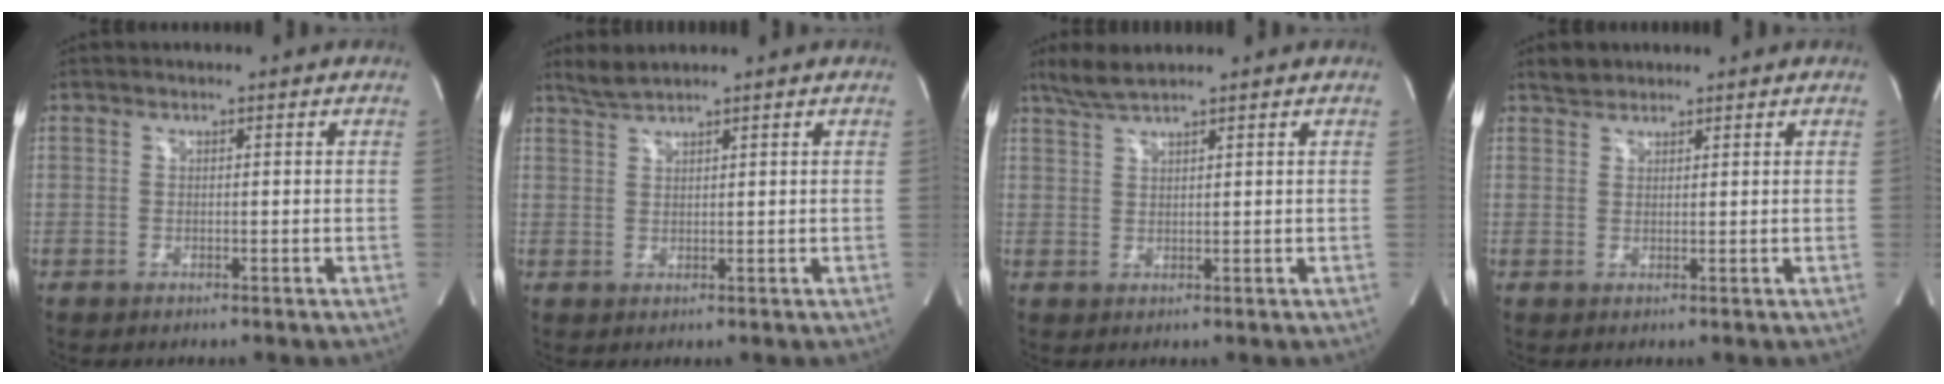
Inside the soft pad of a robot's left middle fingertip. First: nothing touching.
{"total": 2.2, "force": [2.1, -0.4, 0.5], "torque": [-0.013, 0.009, 0.049]}
{"total": 3.5, "force": [3.1, -0.1, 1.7], "torque": [-0.042, 0.011, 0.065]}
{"total": 1.9, "force": [1.7, 0.9, 0.1], "torque": [-0.005, 0.009, 0.031]}